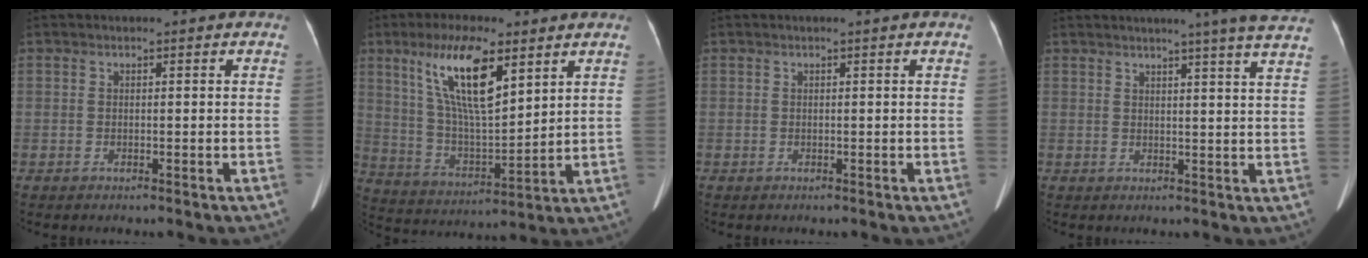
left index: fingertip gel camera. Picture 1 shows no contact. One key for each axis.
{"total": 13.7, "fx": 7.2, "fy": 3.2, "fz": 11.2, "tx": -0.224, "ty": 0.006, "tz": 0.139}
{"total": 0.0}
{"total": 12.2, "fx": 10.4, "fy": -1.3, "fz": 6.2, "tx": -0.080, "ty": -0.029, "tz": 0.102}